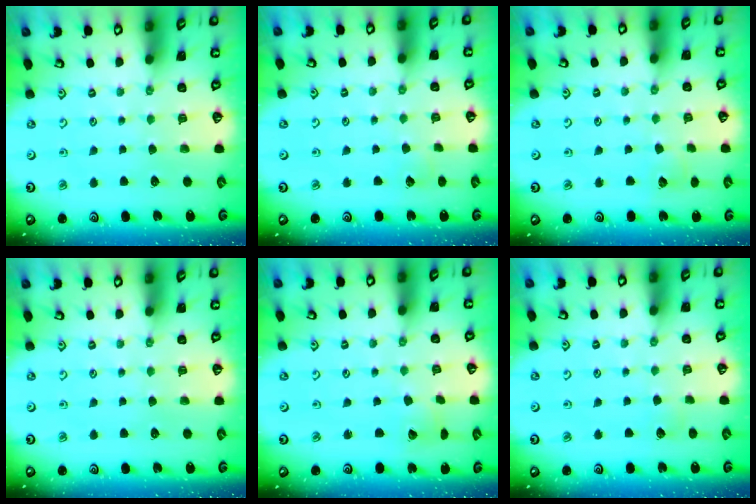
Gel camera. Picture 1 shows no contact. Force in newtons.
{"total": 2.9, "press": 2.9, "slide": 0.2}
{"total": 4.3, "press": 4.3, "slide": 0.5}
{"total": 0.0}
{"total": 2.6, "press": 2.6, "slide": 0.3}
{"total": 2.9, "press": 2.9, "slide": 0.4}